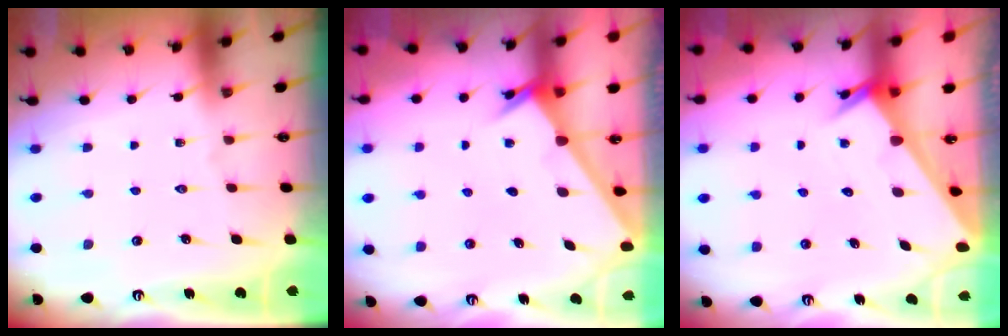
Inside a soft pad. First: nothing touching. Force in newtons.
{"total": 2.4, "press": 2.4, "slide": 0.2}
{"total": 2.4, "press": 2.4, "slide": 0.1}